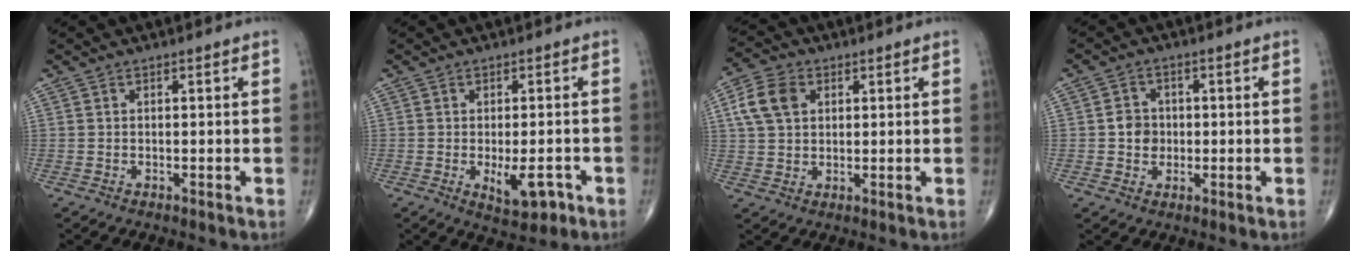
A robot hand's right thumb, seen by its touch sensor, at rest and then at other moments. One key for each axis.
{"total": 6.2, "fx": -2.1, "fy": 2.7, "fz": 5.2, "tx": -0.066, "ty": -0.001, "tz": -0.022}
{"total": 7.9, "fx": 2.4, "fy": 5.6, "fz": 5.0, "tx": -0.094, "ty": 0.007, "tz": 0.043}
{"total": 4.2, "fx": -0.1, "fy": 3.8, "fz": 1.9, "tx": -0.012, "ty": 0.005, "tz": -0.005}